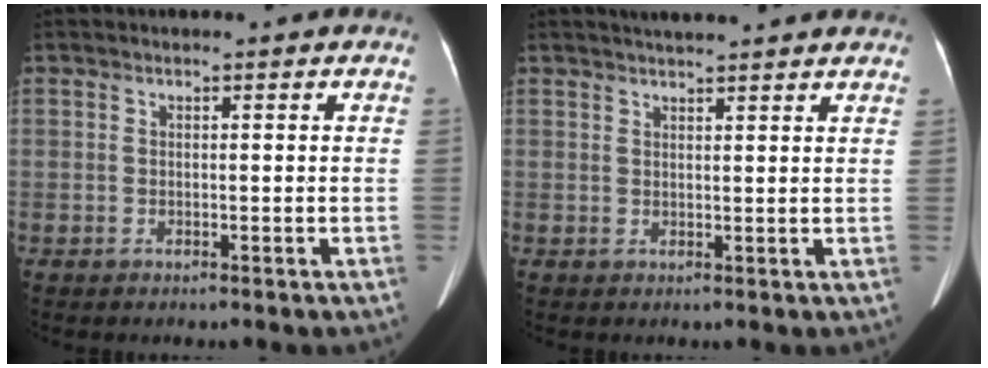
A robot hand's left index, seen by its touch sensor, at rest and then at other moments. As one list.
[{"total": 8.7, "force": [7.8, 0.7, 3.8], "torque": [-0.053, 0.028, 0.089]}]